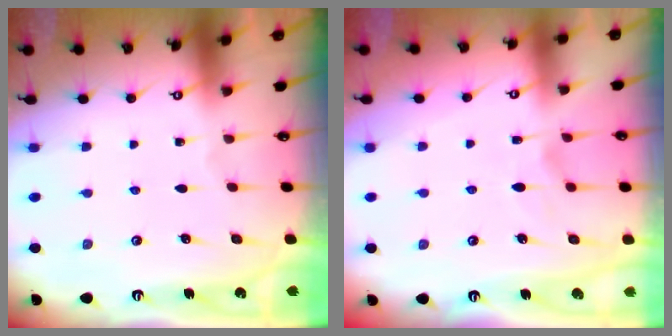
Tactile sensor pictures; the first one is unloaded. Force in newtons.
{"total": 2.0, "press": 1.6, "slide": 1.2}